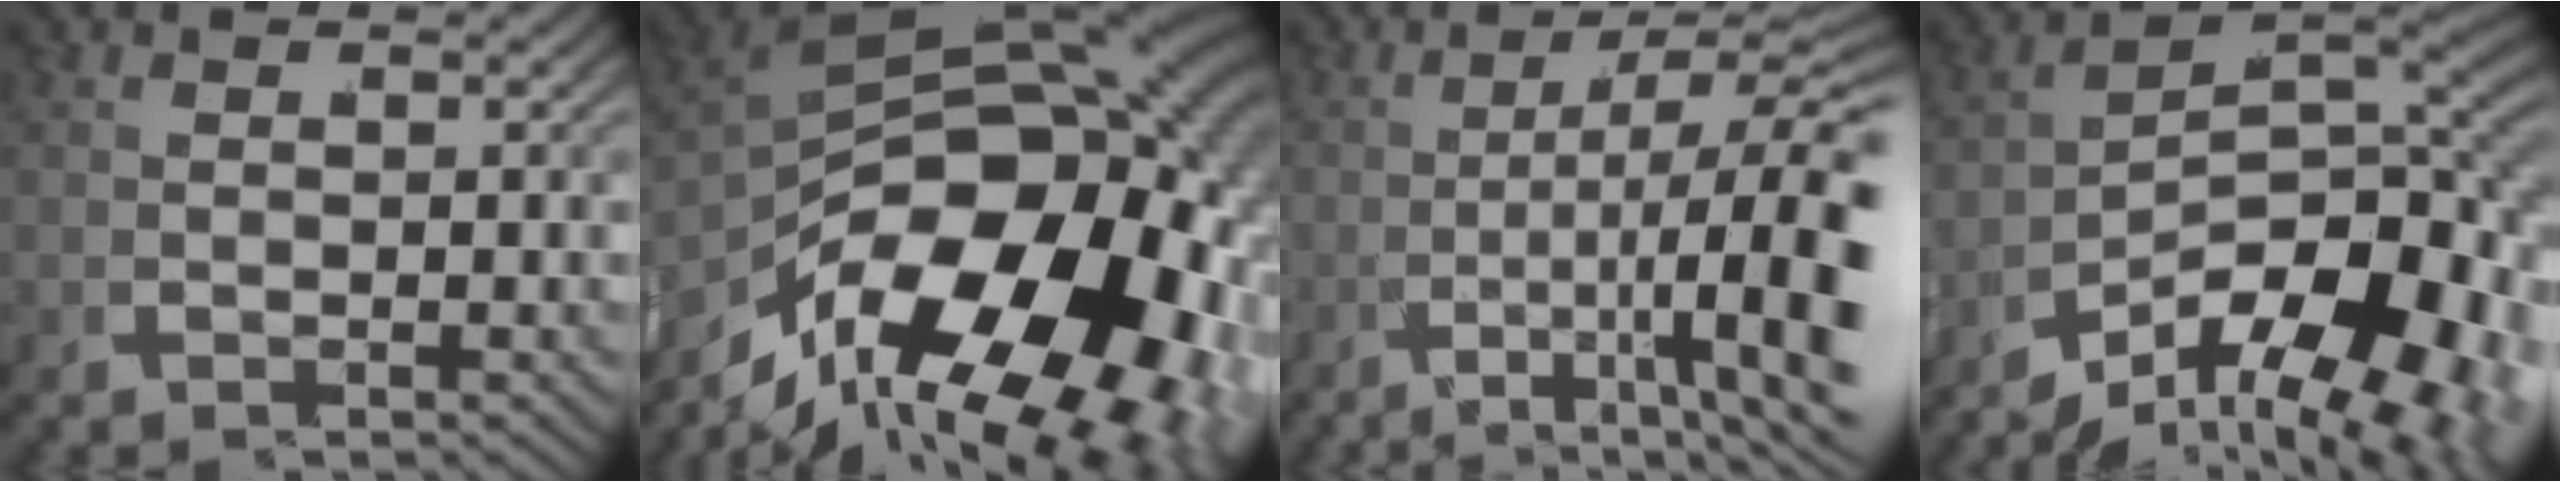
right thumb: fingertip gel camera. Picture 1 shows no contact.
{"total": 28.5, "force": [-2.8, 17.7, 22.2], "torque": [-0.340, -0.054, -0.018]}
{"total": 9.4, "force": [-2.3, 4.2, 8.1], "torque": [-0.137, -0.021, -0.024]}
{"total": 16.5, "force": [-2.2, 10.5, 12.5], "torque": [-0.174, -0.034, -0.027]}